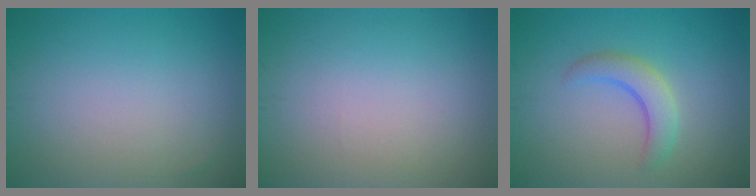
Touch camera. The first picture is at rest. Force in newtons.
{"total": 0.0}
{"total": 3.0, "press": 3.0, "slide": 0.3}